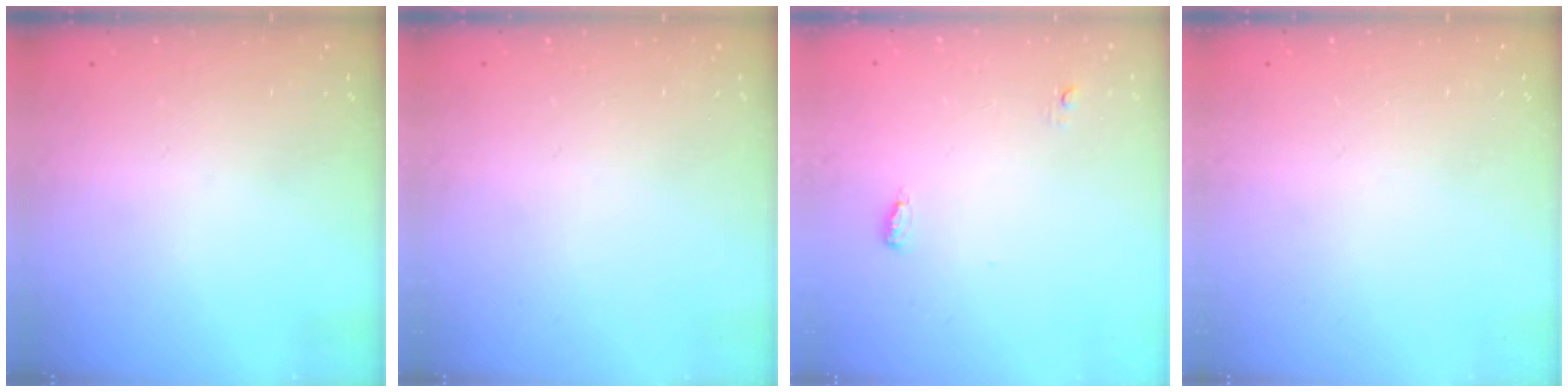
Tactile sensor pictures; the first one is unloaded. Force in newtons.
{"total": 0.0}
{"total": 3.7, "press": 3.5, "slide": 1.2}
{"total": 0.0}